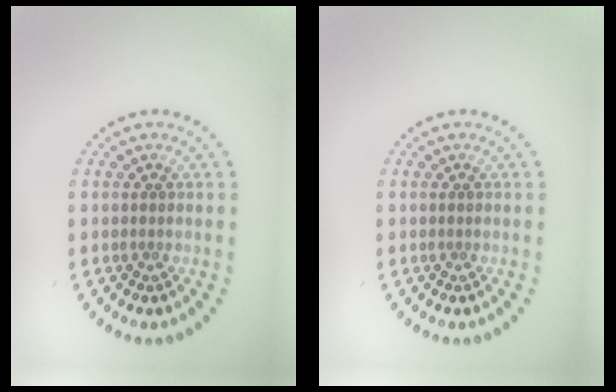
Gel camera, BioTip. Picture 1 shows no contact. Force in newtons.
{"total": 0.0}